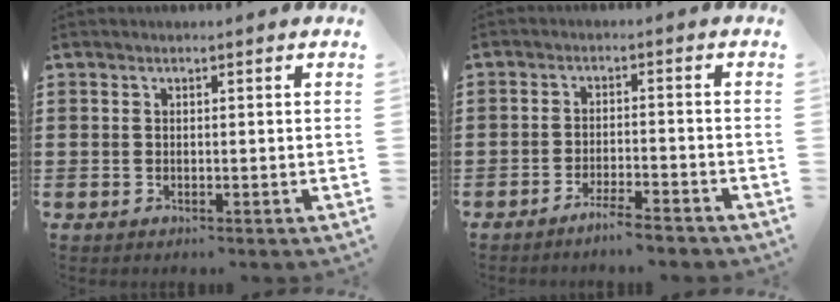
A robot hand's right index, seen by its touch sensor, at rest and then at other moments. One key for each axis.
{"total": 3.4, "fx": -3.1, "fy": 0.0, "fz": 1.4, "tx": -0.024, "ty": 0.002, "tz": -0.060}